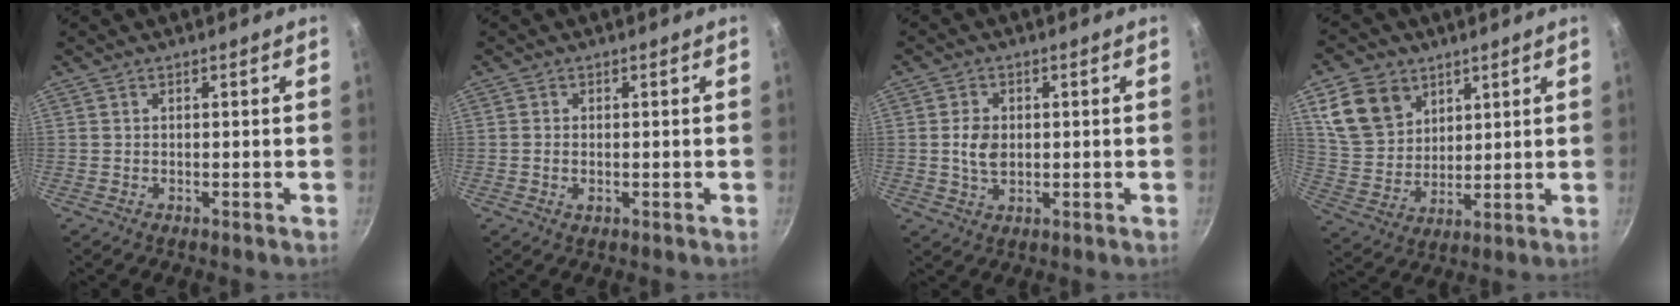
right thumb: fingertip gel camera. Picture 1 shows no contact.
{"total": 1.5, "force": [-0.2, 1.0, 1.1], "torque": [-0.019, -0.001, -0.005]}
{"total": 5.0, "force": [0.2, 3.5, 3.5], "torque": [-0.058, -0.001, 0.004]}
{"total": 12.5, "force": [6.1, 9.4, 5.5], "torque": [-0.079, -0.017, 0.128]}